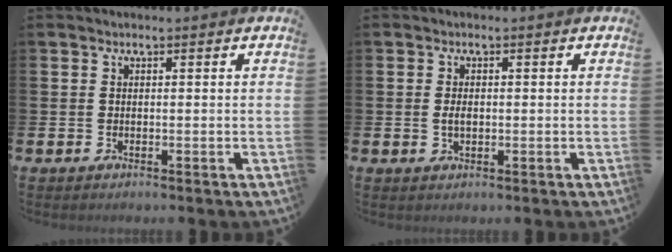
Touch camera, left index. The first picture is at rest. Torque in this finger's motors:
{"motor_torque": [0.49, -0.12, 0.05, 0.06]}